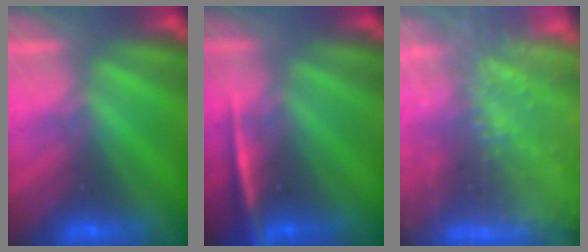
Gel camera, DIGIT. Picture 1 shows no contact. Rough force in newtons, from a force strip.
{"total": 2.3}
{"total": 5.8}